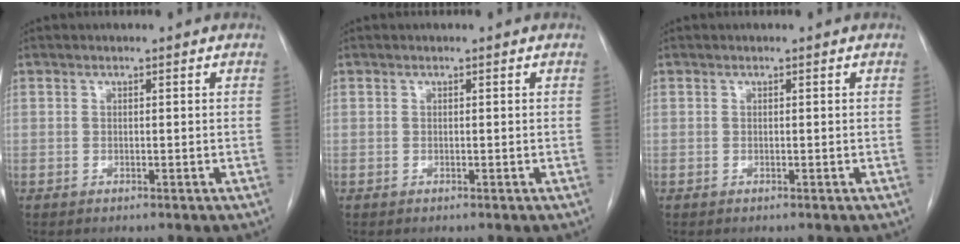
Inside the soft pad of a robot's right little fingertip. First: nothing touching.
{"total": 0.0}
{"total": 0.0}